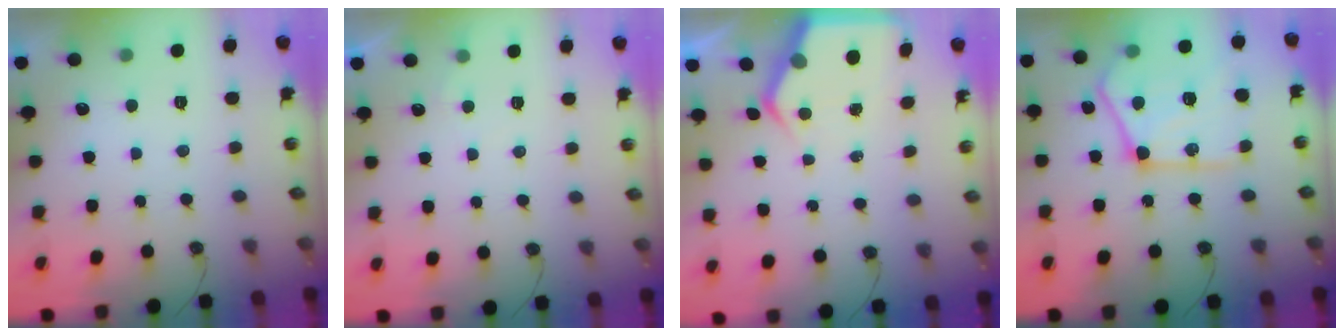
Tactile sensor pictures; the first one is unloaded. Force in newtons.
{"total": 2.3, "press": 2.2, "slide": 0.3}
{"total": 5.8, "press": 5.7, "slide": 0.6}
{"total": 24.3, "press": 24.2, "slide": 2.5}